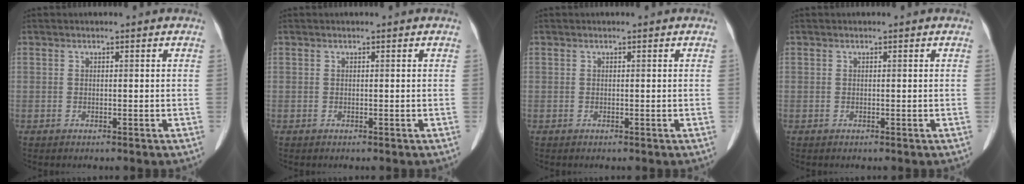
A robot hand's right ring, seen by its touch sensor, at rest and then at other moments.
{"total": 0.0}
{"total": 0.0}
{"total": 0.0}